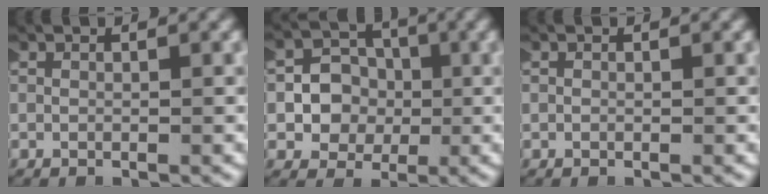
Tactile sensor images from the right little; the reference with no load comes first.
{"total": 4.0, "force": [-0.5, 3.6, 1.7], "torque": [-0.046, -0.006, -0.007]}
{"total": 0.0}